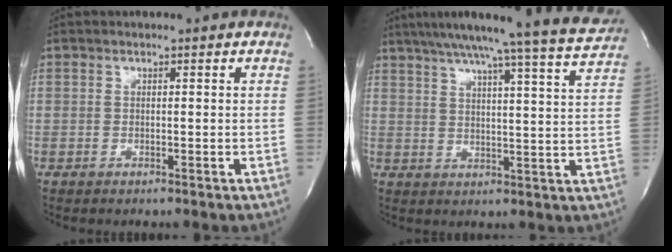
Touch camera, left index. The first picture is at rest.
{"total": 18.1, "force": [16.5, -1.5, 7.2], "torque": [-0.119, -0.043, 0.211]}